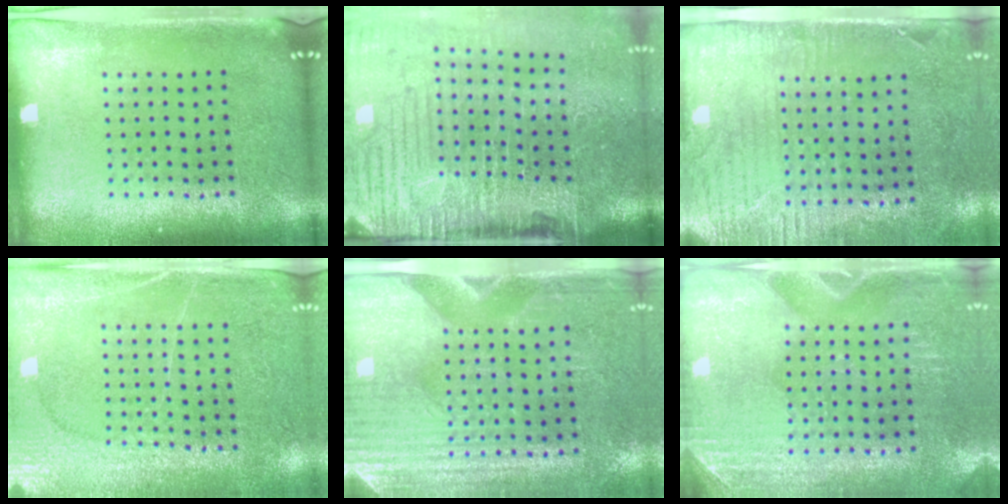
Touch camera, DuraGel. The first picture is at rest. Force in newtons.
{"total": 5.1, "press": 4.2, "slide": 2.9}
{"total": 2.9, "press": 2.4, "slide": 1.7}
{"total": 2.9, "press": 2.7, "slide": 1.1}
{"total": 3.0, "press": 2.7, "slide": 1.4}
{"total": 2.8, "press": 2.5, "slide": 1.2}